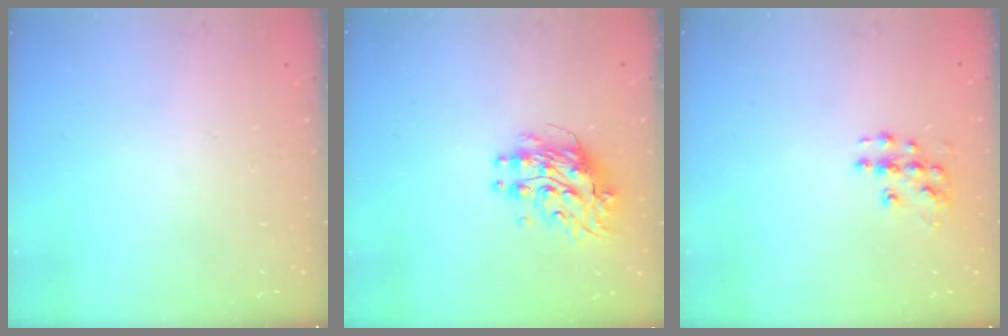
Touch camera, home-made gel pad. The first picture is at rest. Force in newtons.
{"total": 9.4, "press": 9.3, "slide": 0.9}
{"total": 7.8, "press": 7.8, "slide": 0.4}